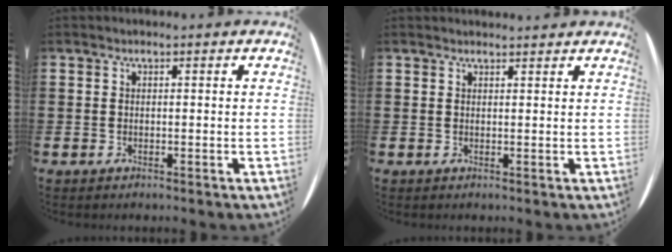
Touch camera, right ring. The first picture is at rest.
{"total": 0.9, "force": [0.9, 0.0, -0.1], "torque": [0.003, 0.003, 0.017]}